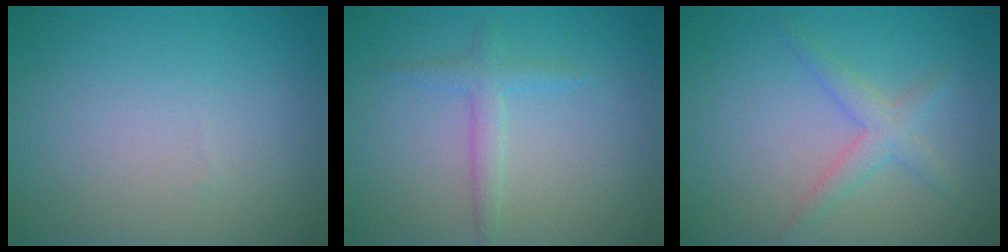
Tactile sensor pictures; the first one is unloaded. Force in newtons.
{"total": 1.8, "press": 1.8, "slide": 0.1}
{"total": 2.3, "press": 2.3, "slide": 0.1}